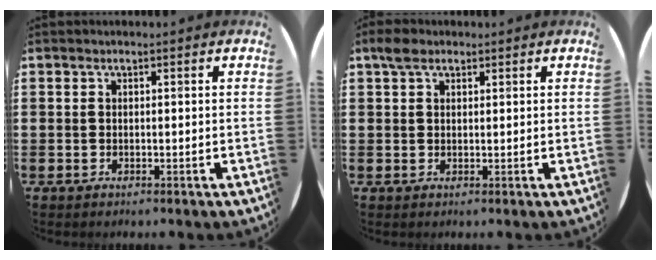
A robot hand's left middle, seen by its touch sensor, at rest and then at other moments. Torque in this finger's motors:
{"motor_torque": [0.75, -0.49, 0.00, 0.03]}